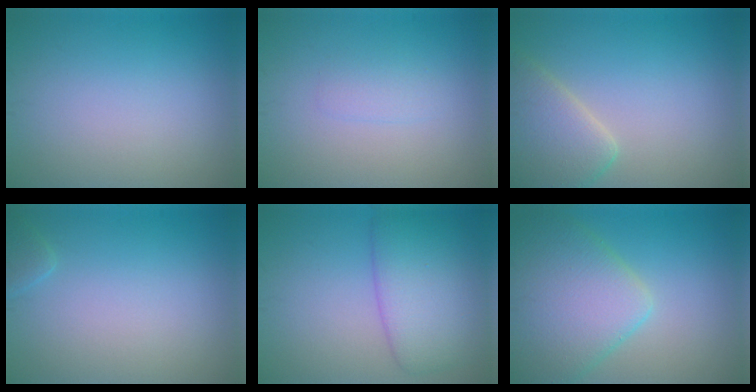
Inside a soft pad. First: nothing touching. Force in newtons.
{"total": 1.1, "press": 1.1, "slide": 0.1}
{"total": 5.0, "press": 5.0, "slide": 0.4}
{"total": 0.9, "press": 0.9, "slide": 0.1}
{"total": 5.7, "press": 5.7, "slide": 0.3}
{"total": 8.0, "press": 8.0, "slide": 0.4}